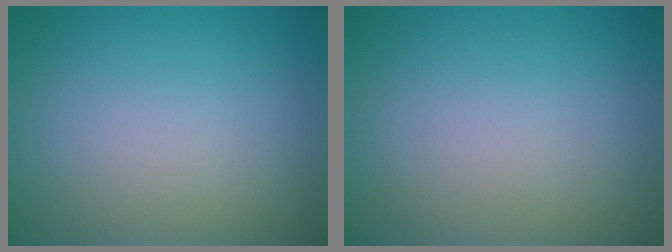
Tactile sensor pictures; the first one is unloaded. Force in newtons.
{"total": 0.0}